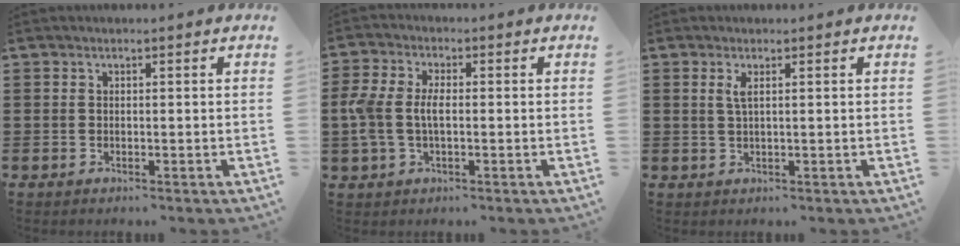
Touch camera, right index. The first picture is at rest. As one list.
[{"total": 5.3, "force": [-0.4, 2.9, 4.4], "torque": [-0.113, -0.003, -0.016]}, {"total": 1.6, "force": [0.6, 0.2, 1.5], "torque": [-0.032, 0.001, 0.009]}]